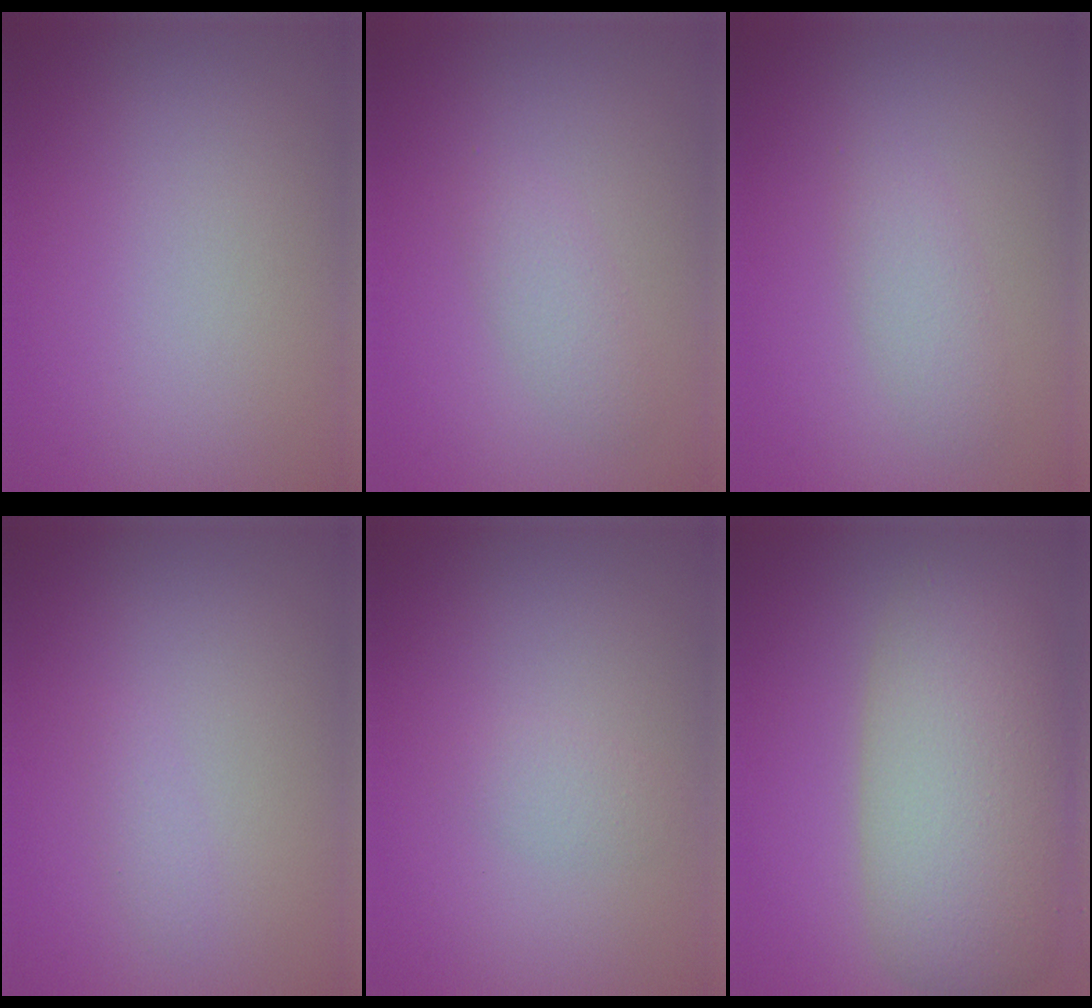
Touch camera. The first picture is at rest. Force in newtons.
{"total": 1.7, "press": 1.7, "slide": 0.0}
{"total": 1.8, "press": 1.8, "slide": 0.0}
{"total": 0.8, "press": 0.7, "slide": 0.1}
{"total": 1.2, "press": 1.2, "slide": 0.0}
{"total": 9.4, "press": 9.4, "slide": 0.5}